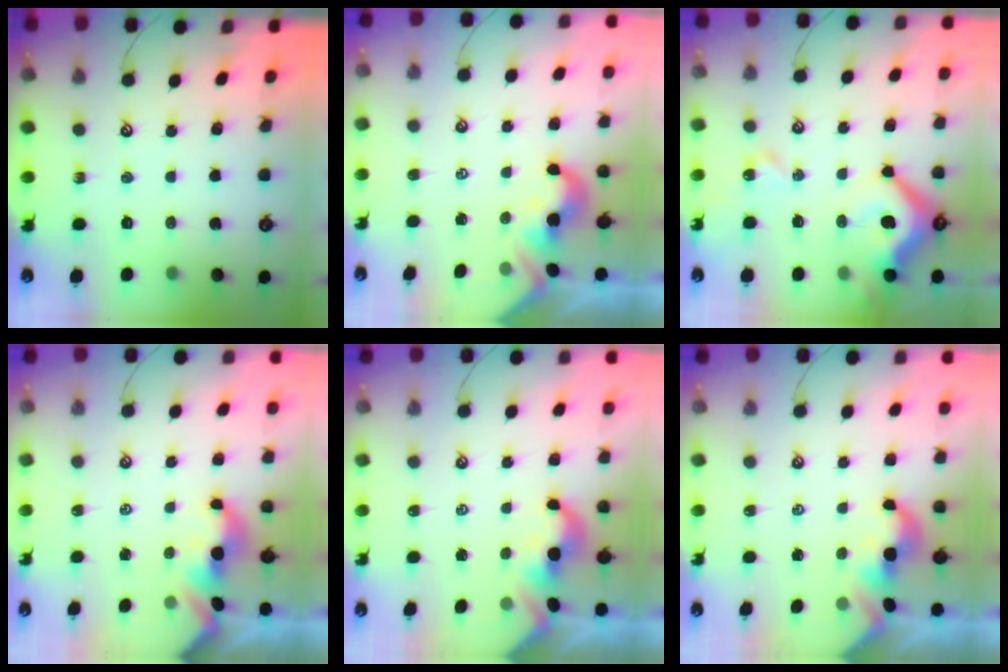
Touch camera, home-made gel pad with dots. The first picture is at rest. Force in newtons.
{"total": 2.1, "press": 2.1, "slide": 0.4}
{"total": 16.4, "press": 16.3, "slide": 2.1}
{"total": 1.7, "press": 1.7, "slide": 0.2}
{"total": 1.9, "press": 1.9, "slide": 0.2}
{"total": 2.1, "press": 2.1, "slide": 0.4}